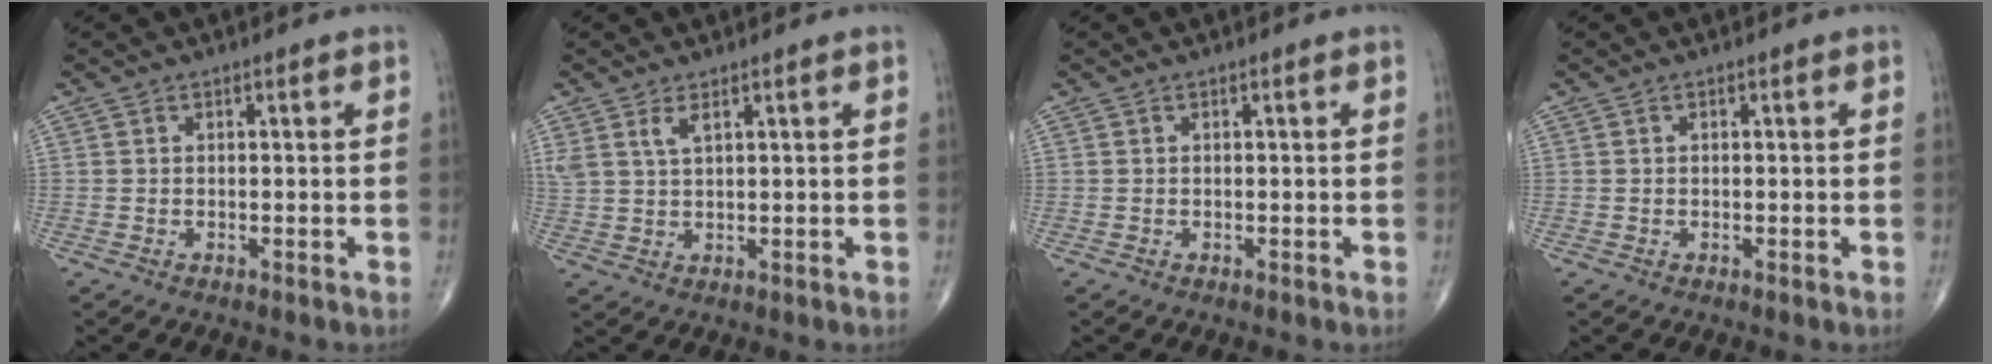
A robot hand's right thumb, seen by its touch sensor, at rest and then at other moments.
{"total": 3.3, "force": [1.9, 1.3, 2.4], "torque": [-0.053, -0.003, 0.045]}
{"total": 0.0}
{"total": 0.0}